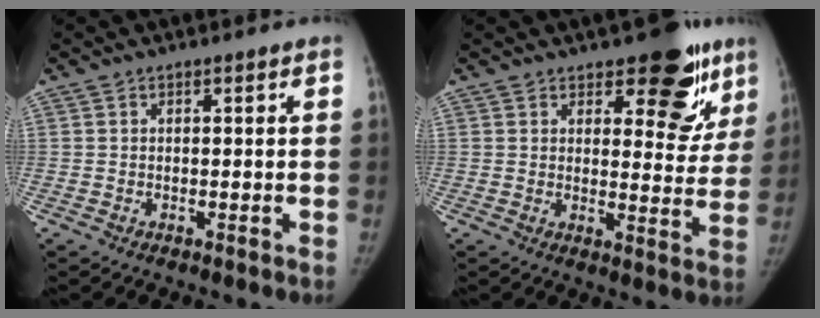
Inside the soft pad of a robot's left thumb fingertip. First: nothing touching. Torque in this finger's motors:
{"motor_torque": [0.71, -0.18, 0.93, -0.71, 0.16]}